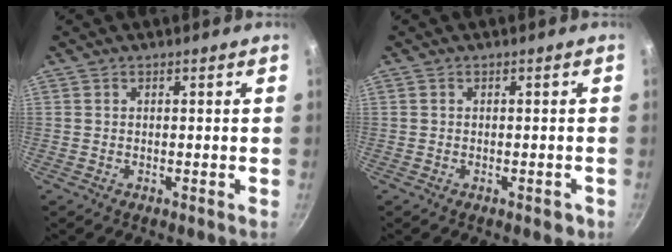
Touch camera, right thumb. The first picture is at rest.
{"total": 2.3, "force": [-0.9, 1.2, 1.7], "torque": [-0.008, 0.010, -0.009]}